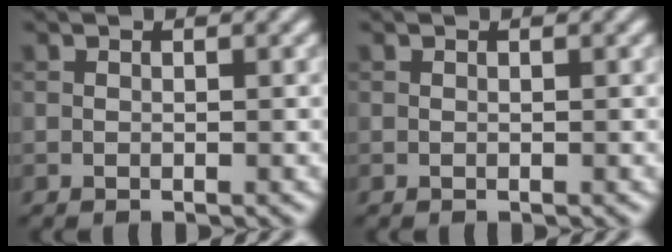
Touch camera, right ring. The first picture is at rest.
{"total": 0.0}